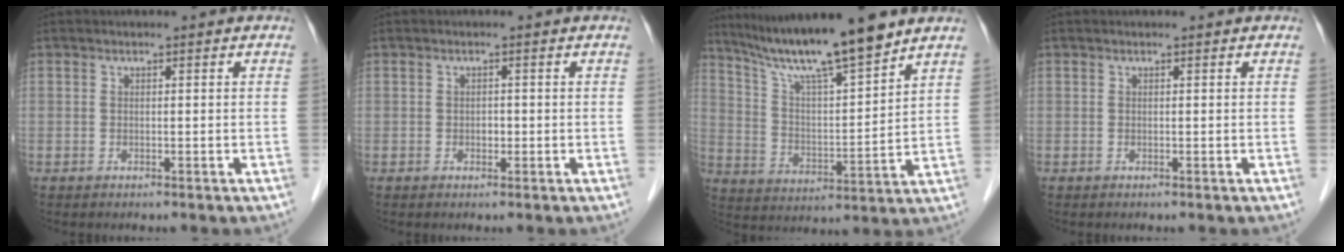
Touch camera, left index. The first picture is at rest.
{"total": 0.9, "force": [-0.2, 0.7, 0.6], "torque": [-0.010, 0.002, -0.005]}
{"total": 14.8, "force": [12.3, -0.2, 8.2], "torque": [-0.145, 0.002, 0.221]}
{"total": 0.0}